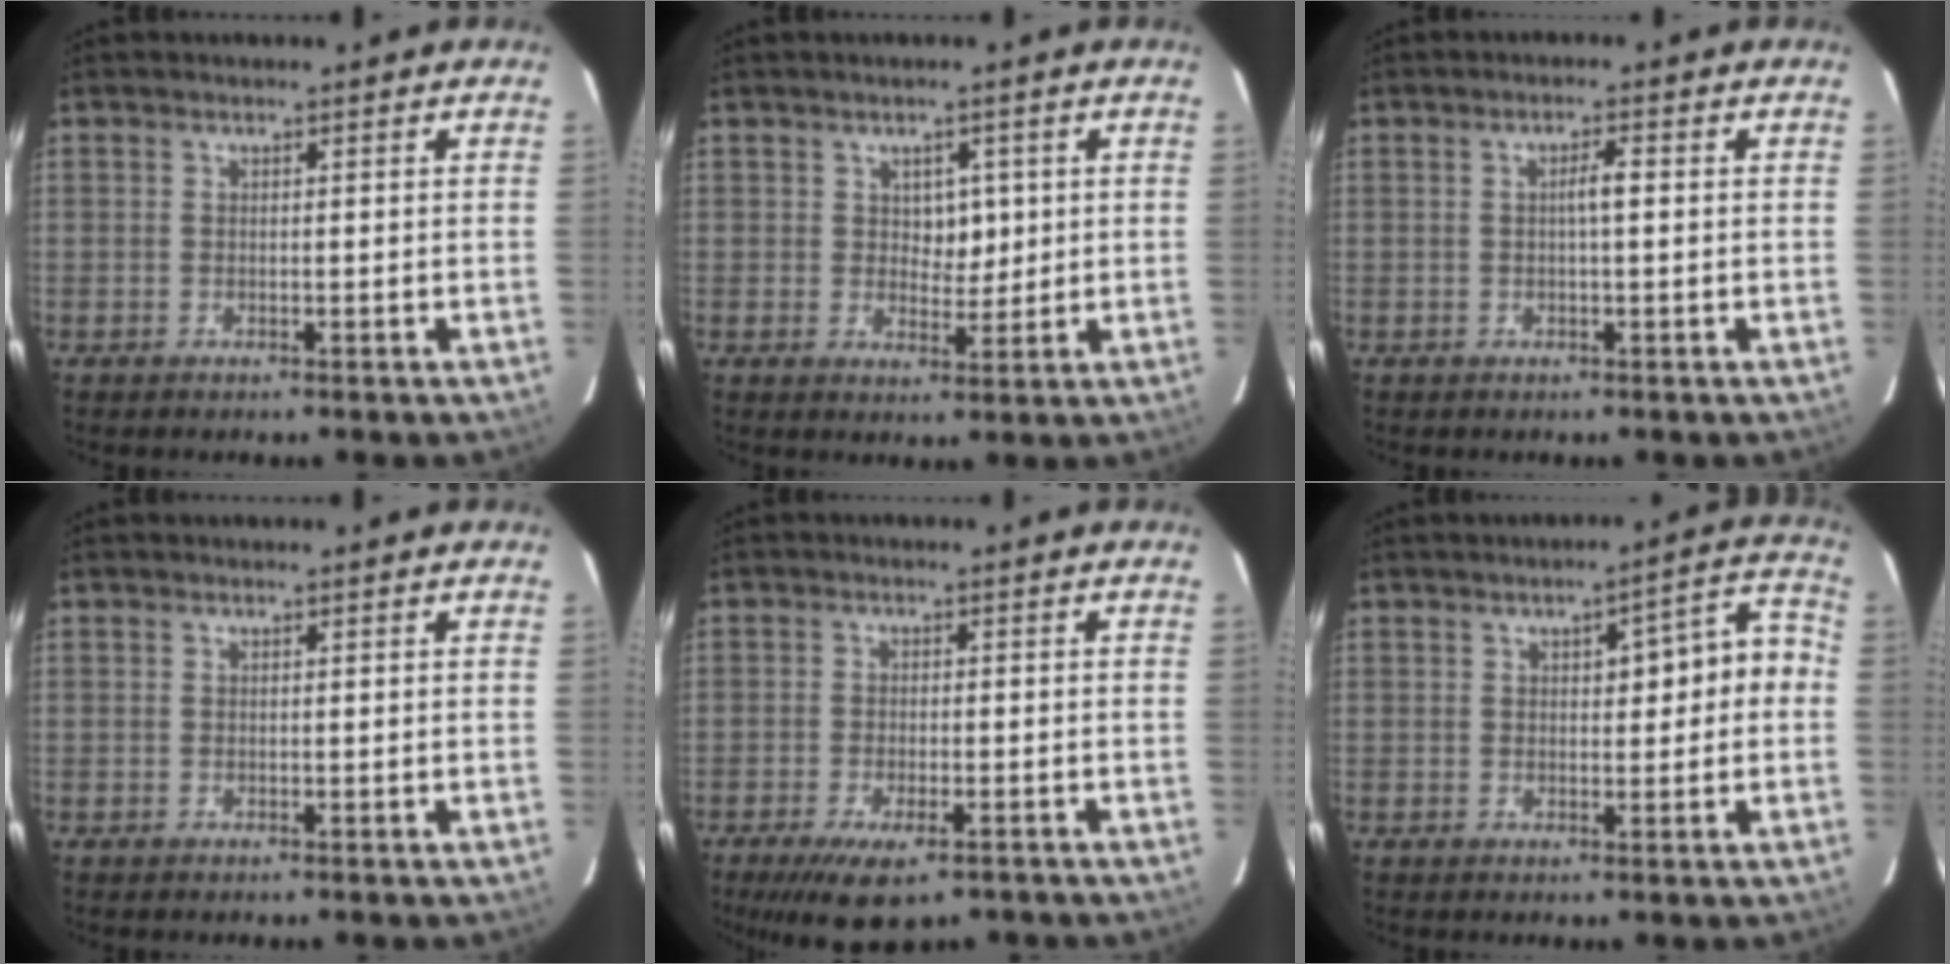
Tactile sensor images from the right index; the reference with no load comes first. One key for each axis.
{"total": 3.5, "fx": 0.9, "fy": 2.4, "fz": 2.4, "tx": -0.027, "ty": 0.001, "tz": 0.017}
{"total": 2.1, "fx": 0.1, "fy": 0.2, "fz": 2.1, "tx": -0.036, "ty": 0.003, "tz": 0.000}
{"total": 0.0}
{"total": 8.0, "fx": -5.5, "fy": 2.5, "fz": 5.2, "tx": -0.084, "ty": -0.013, "tz": -0.087}
{"total": 7.3, "fx": 0.6, "fy": 2.1, "fz": 7.0, "tx": -0.087, "ty": 0.034, "tz": 0.009}